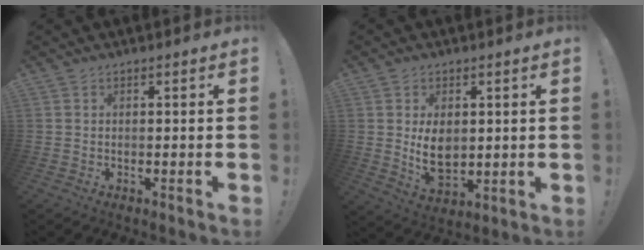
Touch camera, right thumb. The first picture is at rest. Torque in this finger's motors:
{"motor_torque": [-0.01, 0.25, 0.25, 0.26, 0.05]}